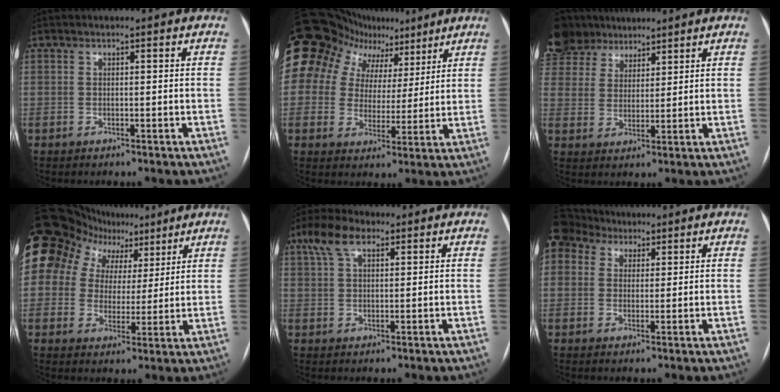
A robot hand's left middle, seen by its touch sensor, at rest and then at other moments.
{"total": 11.2, "force": [6.9, 8.2, 3.4], "torque": [-0.061, 0.039, 0.100]}
{"total": 10.2, "force": [8.5, 5.1, 2.7], "torque": [-0.074, 0.030, 0.166]}
{"total": 10.3, "force": [6.9, 7.2, 2.4], "torque": [-0.049, 0.038, 0.102]}
{"total": 5.7, "force": [3.2, 2.4, 4.0], "torque": [-0.089, 0.028, 0.063]}
{"total": 3.9, "force": [3.2, 2.2, 0.3], "torque": [-0.010, 0.026, 0.069]}